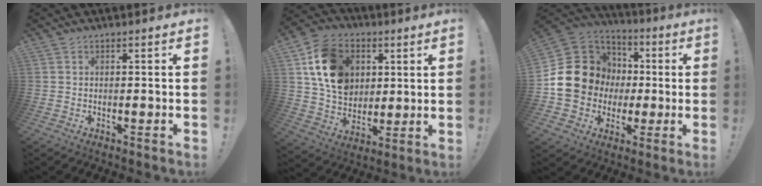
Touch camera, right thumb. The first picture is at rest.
{"total": 17.3, "force": [5.5, 13.6, 9.1], "torque": [-0.143, -0.014, 0.112]}
{"total": 18.4, "force": [0.6, 16.6, 7.9], "torque": [-0.141, 0.011, 0.049]}